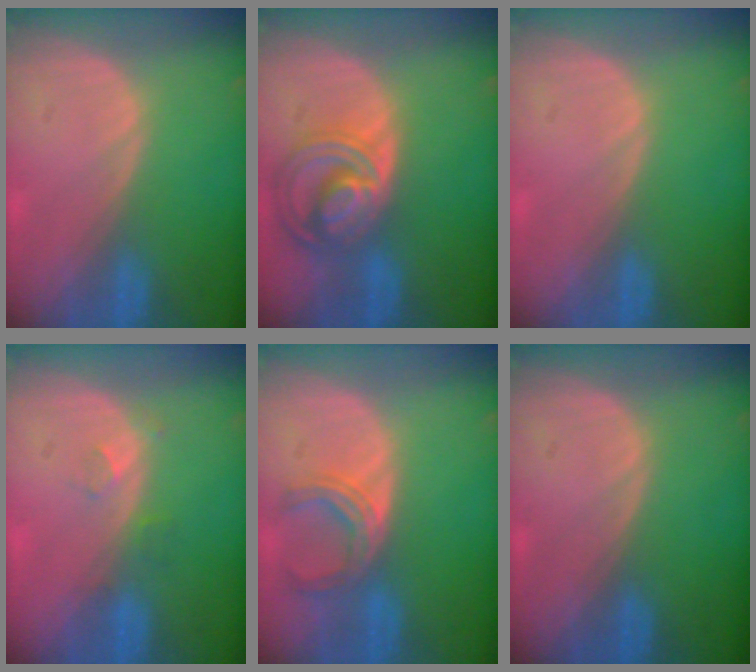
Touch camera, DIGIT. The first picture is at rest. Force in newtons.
{"total": 8.7, "press": 7.5, "slide": 4.4}
{"total": 0.0}
{"total": 2.3, "press": 2.0, "slide": 1.1}
{"total": 4.9, "press": 4.8, "slide": 1.1}
{"total": 0.0}